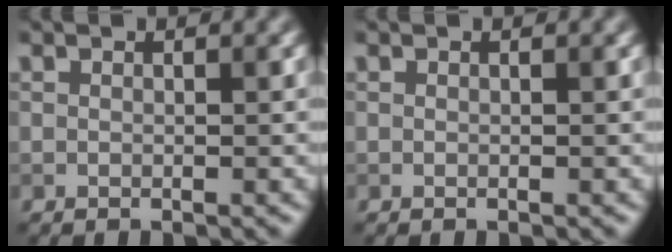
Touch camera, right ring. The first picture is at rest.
{"total": 0.0}